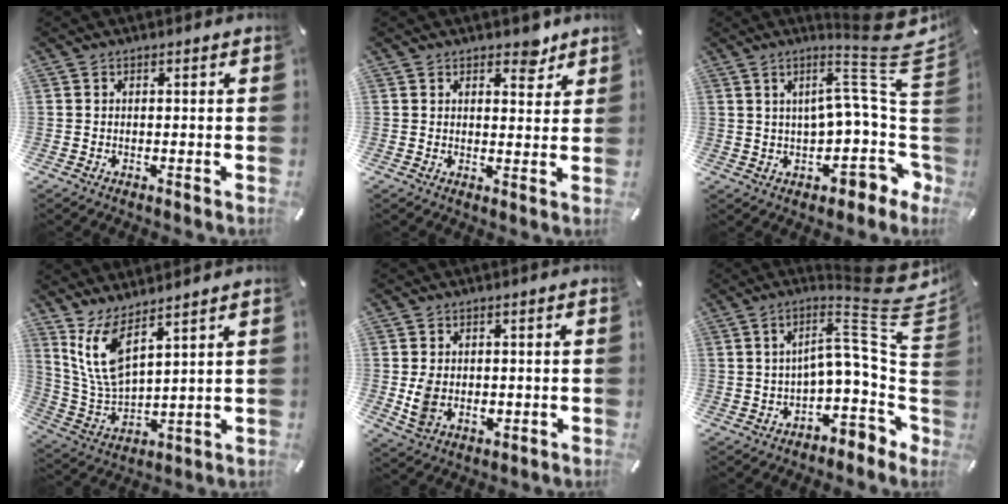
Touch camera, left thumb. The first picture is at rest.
{"total": 4.7, "force": [3.4, 2.8, 1.7], "torque": [-0.003, -0.020, 0.054]}
{"total": 18.1, "force": [3.9, 7.9, 15.8], "torque": [-0.165, -0.067, 0.059]}
{"total": 11.3, "force": [7.2, 4.5, 7.5], "torque": [-0.185, -0.033, 0.133]}
{"total": 6.4, "force": [-0.4, 5.0, 4.0], "torque": [-0.068, -0.008, -0.010]}
{"total": 17.1, "force": [6.1, 7.3, 14.3], "torque": [-0.185, -0.067, 0.103]}